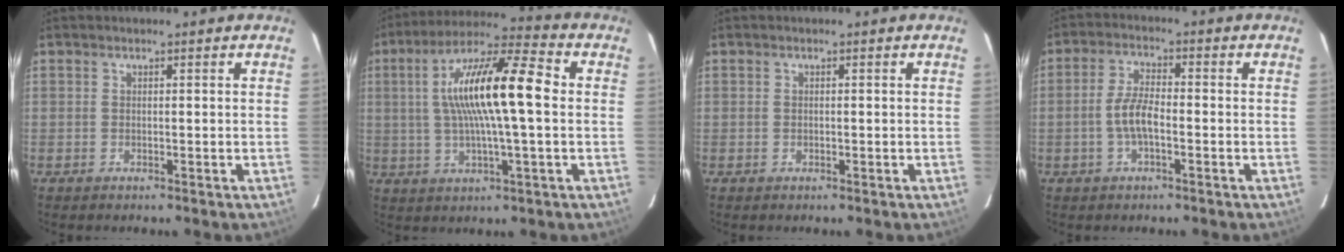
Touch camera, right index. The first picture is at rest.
{"total": 16.2, "force": [1.6, 2.2, 16.0], "torque": [-0.295, 0.017, 0.022]}
{"total": 0.0}
{"total": 5.1, "force": [-1.6, 1.5, 4.6], "torque": [-0.098, 0.008, -0.031]}